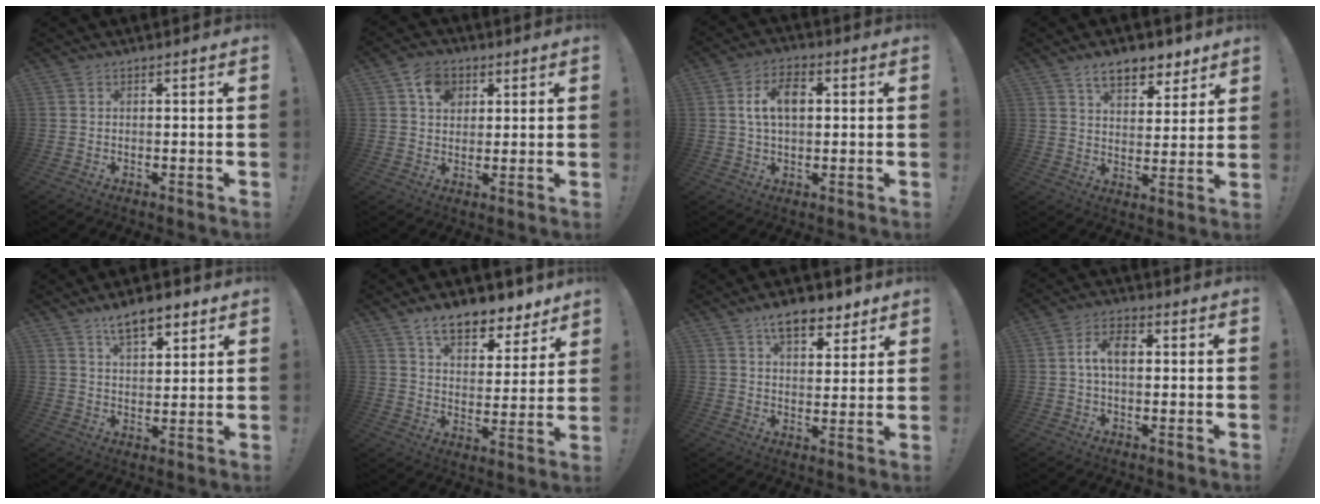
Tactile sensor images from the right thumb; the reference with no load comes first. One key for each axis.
{"total": 7.7, "fx": 3.4, "fy": 6.0, "fz": 3.5, "tx": -0.053, "ty": -0.003, "tz": 0.063}
{"total": 9.1, "fx": 1.8, "fy": 5.4, "fz": 7.1, "tx": -0.108, "ty": 0.009, "tz": 0.031}
{"total": 10.1, "fx": 6.9, "fy": 5.2, "fz": 5.1, "tx": -0.071, "ty": -0.036, "tz": 0.125}
{"total": 8.9, "fx": 6.0, "fy": 3.9, "fz": 5.4, "tx": -0.083, "ty": -0.024, "tz": 0.107}
{"total": 11.4, "fx": 8.6, "fy": 5.2, "fz": 5.3, "tx": -0.087, "ty": -0.057, "tz": 0.155}
{"total": 9.7, "fx": 6.7, "fy": 4.7, "fz": 5.2, "tx": -0.068, "ty": -0.035, "tz": 0.121}
{"total": 6.9, "fx": 0.7, "fy": 3.9, "fz": 5.6, "tx": -0.094, "ty": 0.013, "tz": 0.012}